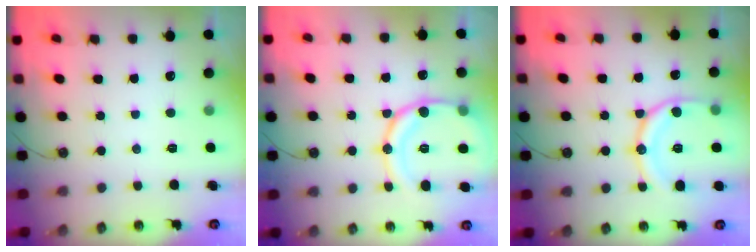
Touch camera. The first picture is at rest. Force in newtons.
{"total": 16.6, "press": 16.5, "slide": 1.9}
{"total": 14.3, "press": 14.2, "slide": 1.4}